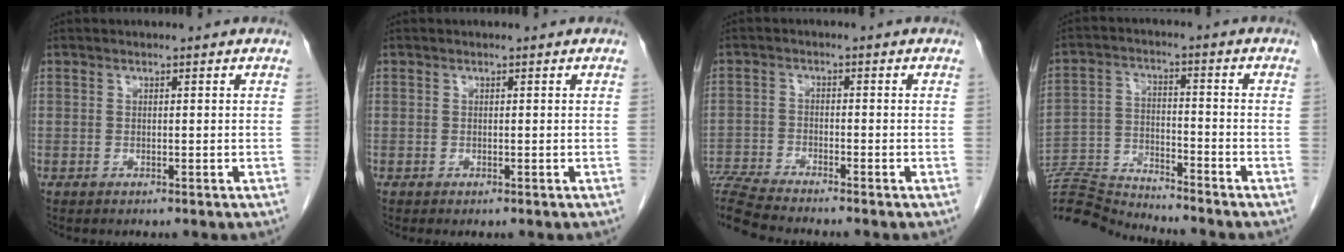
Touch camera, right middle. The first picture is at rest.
{"total": 0.0}
{"total": 9.2, "force": [-8.6, -0.9, 3.0], "torque": [-0.061, -0.012, -0.156]}
{"total": 11.2, "force": [-11.2, -1.0, 0.6], "torque": [-0.013, 0.012, -0.212]}